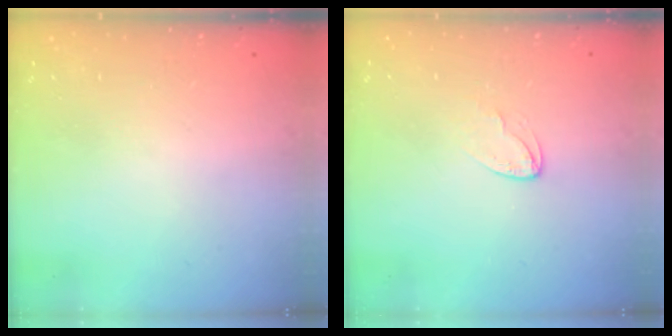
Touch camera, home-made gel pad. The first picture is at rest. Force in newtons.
{"total": 2.9, "press": 2.9, "slide": 0.2}